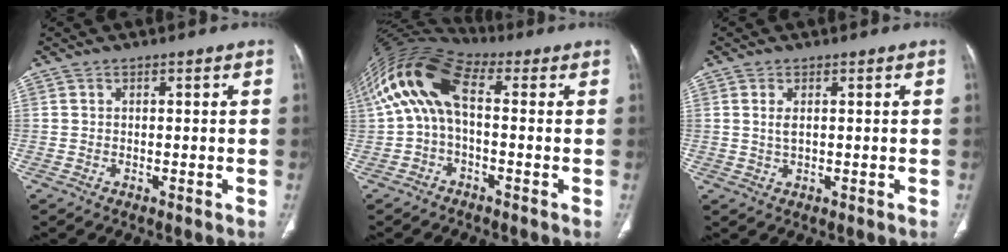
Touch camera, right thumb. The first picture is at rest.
{"total": 13.6, "force": [1.4, 7.1, 11.6], "torque": [-0.233, 0.048, 0.014]}
{"total": 2.0, "force": [0.4, 0.9, 1.7], "torque": [-0.040, -0.002, 0.013]}